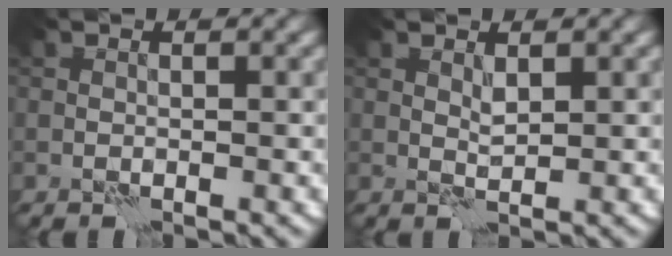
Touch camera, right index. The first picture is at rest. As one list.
[{"total": 0.9, "force": [0.8, 0.0, 0.4], "torque": [-0.011, -0.004, 0.017]}]